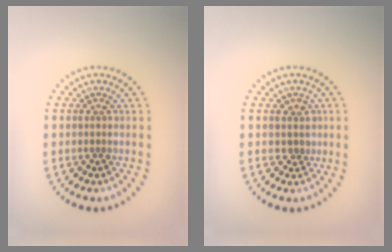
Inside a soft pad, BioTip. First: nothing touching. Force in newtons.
{"total": 1.4, "press": 1.1, "slide": 0.9}